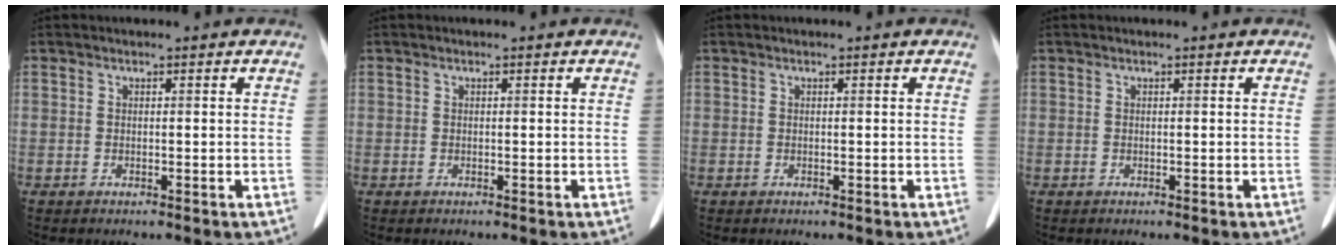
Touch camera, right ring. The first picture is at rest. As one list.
[{"total": 0.0}, {"total": 0.0}, {"total": 0.0}]